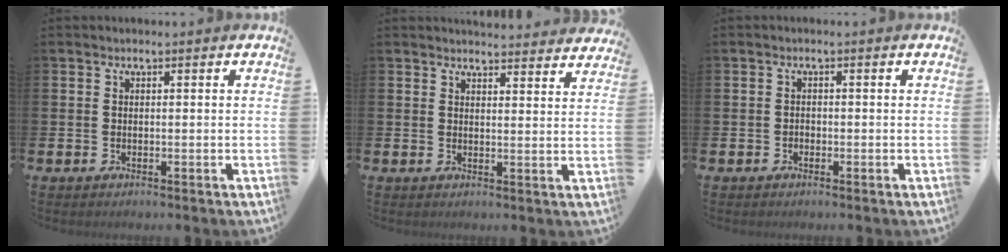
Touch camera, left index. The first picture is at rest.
{"total": 3.9, "force": [3.8, 0.2, -0.1], "torque": [0.008, -0.029, 0.067]}
{"total": 0.8, "force": [-0.5, 0.5, 0.1], "torque": [-0.006, 0.004, -0.012]}